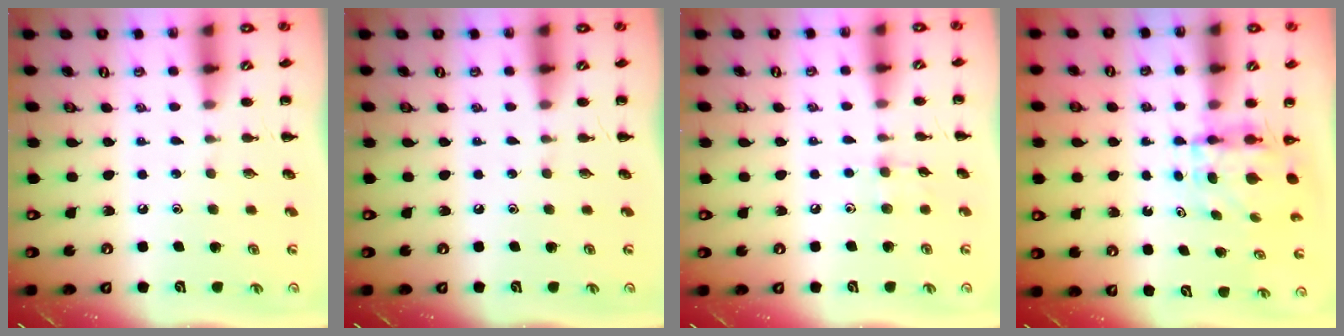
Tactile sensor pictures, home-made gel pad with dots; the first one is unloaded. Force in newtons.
{"total": 0.0}
{"total": 3.2, "press": 3.0, "slide": 1.1}
{"total": 3.9, "press": 3.9, "slide": 0.3}